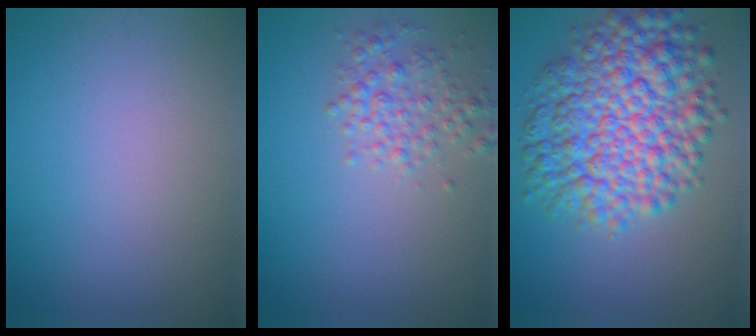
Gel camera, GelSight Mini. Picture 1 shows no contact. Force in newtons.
{"total": 2.5, "press": 2.5, "slide": 0.1}
{"total": 10.2, "press": 10.2, "slide": 0.2}